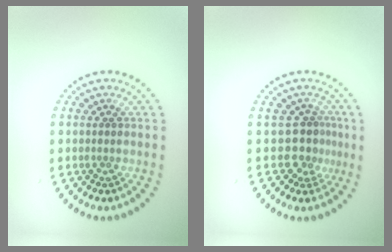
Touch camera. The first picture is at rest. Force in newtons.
{"total": 2.7, "press": 1.9, "slide": 1.9}